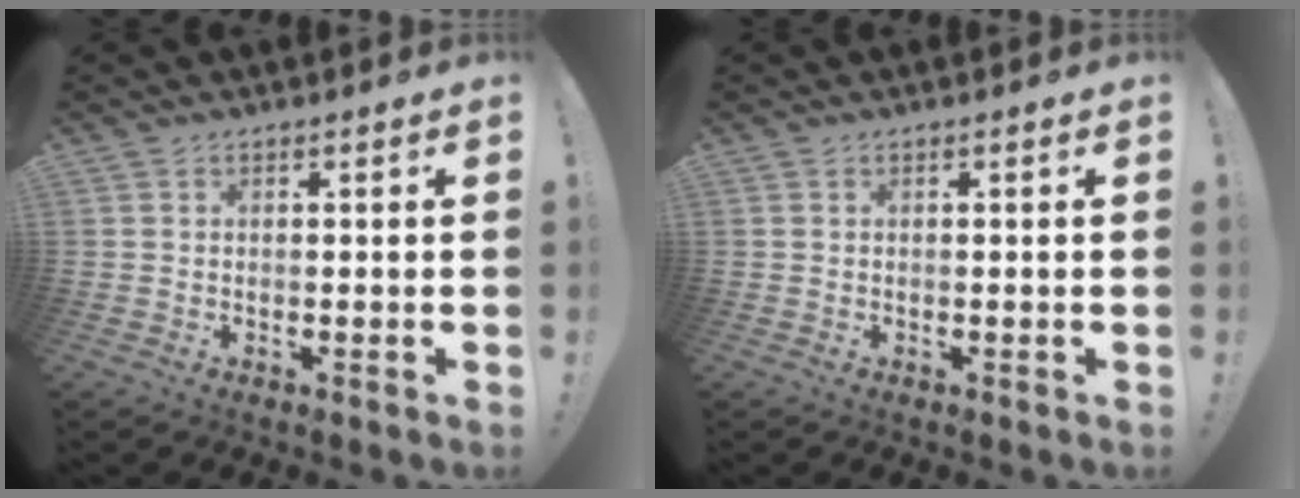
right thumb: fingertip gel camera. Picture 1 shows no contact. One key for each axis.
{"total": 0.7, "fx": 0.0, "fy": -0.5, "fz": 0.5, "tx": -0.002, "ty": -0.006, "tz": -0.003}